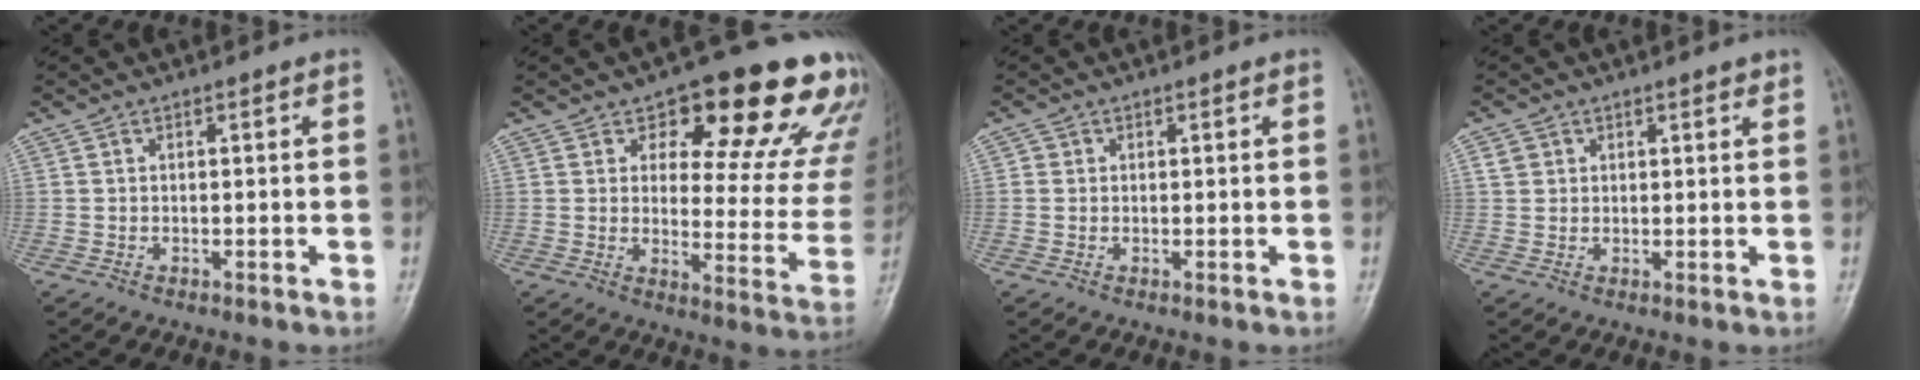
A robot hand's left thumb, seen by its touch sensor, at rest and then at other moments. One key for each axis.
{"total": 19.8, "fx": 13.4, "fy": 8.0, "fz": 12.3, "tx": -0.096, "ty": -0.076, "tz": 0.160}
{"total": 0.9, "fx": 0.2, "fy": 0.8, "fz": 0.2, "tx": 0.002, "ty": 0.001, "tz": 0.001}
{"total": 2.6, "fx": 1.5, "fy": 1.9, "fz": 0.9, "tx": -0.002, "ty": -0.005, "tz": 0.023}